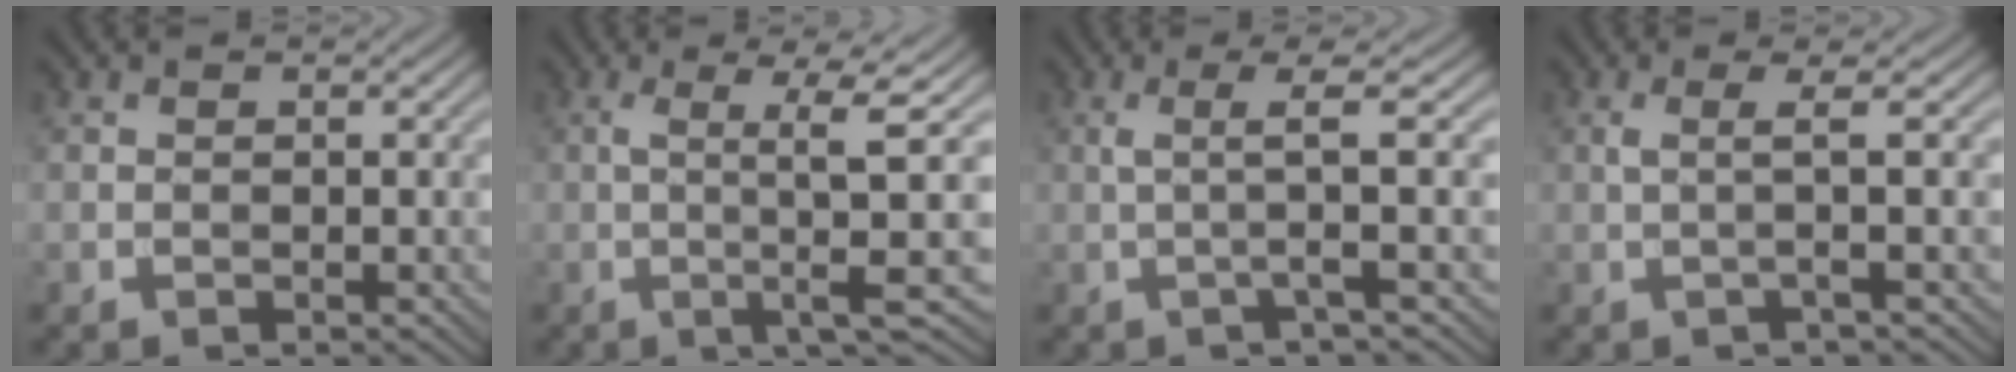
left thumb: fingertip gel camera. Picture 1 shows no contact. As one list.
[{"total": 7.2, "force": [-0.5, 0.3, 7.1], "torque": [-0.130, 0.008, -0.008]}, {"total": 4.0, "force": [0.2, 0.0, 4.0], "torque": [-0.076, 0.008, -0.007]}, {"total": 2.8, "force": [0.2, 0.0, 2.8], "torque": [-0.055, 0.005, -0.007]}]